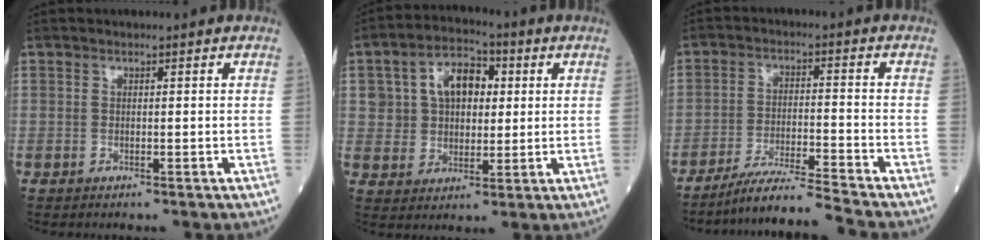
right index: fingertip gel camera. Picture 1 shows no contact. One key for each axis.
{"total": 9.0, "fx": 2.3, "fy": 6.3, "fz": 6.1, "tx": -0.109, "ty": 0.032, "tz": 0.045}
{"total": 9.2, "fx": -8.3, "fy": -2.2, "fz": 3.2, "tx": -0.051, "ty": -0.023, "tz": -0.153}